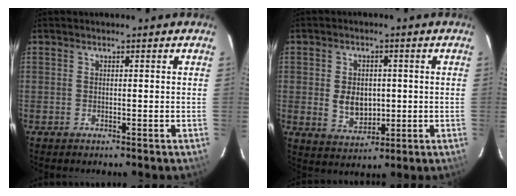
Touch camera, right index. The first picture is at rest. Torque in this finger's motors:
{"motor_torque": [0.31, 0.09, 0.11, 0.06]}